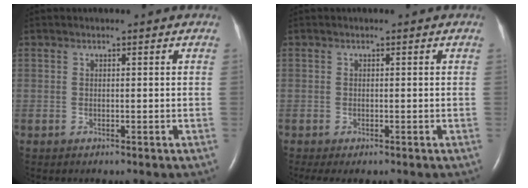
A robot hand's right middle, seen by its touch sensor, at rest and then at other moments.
{"total": 1.9, "force": [-1.3, 0.5, 1.4], "torque": [-0.024, -0.010, -0.016]}